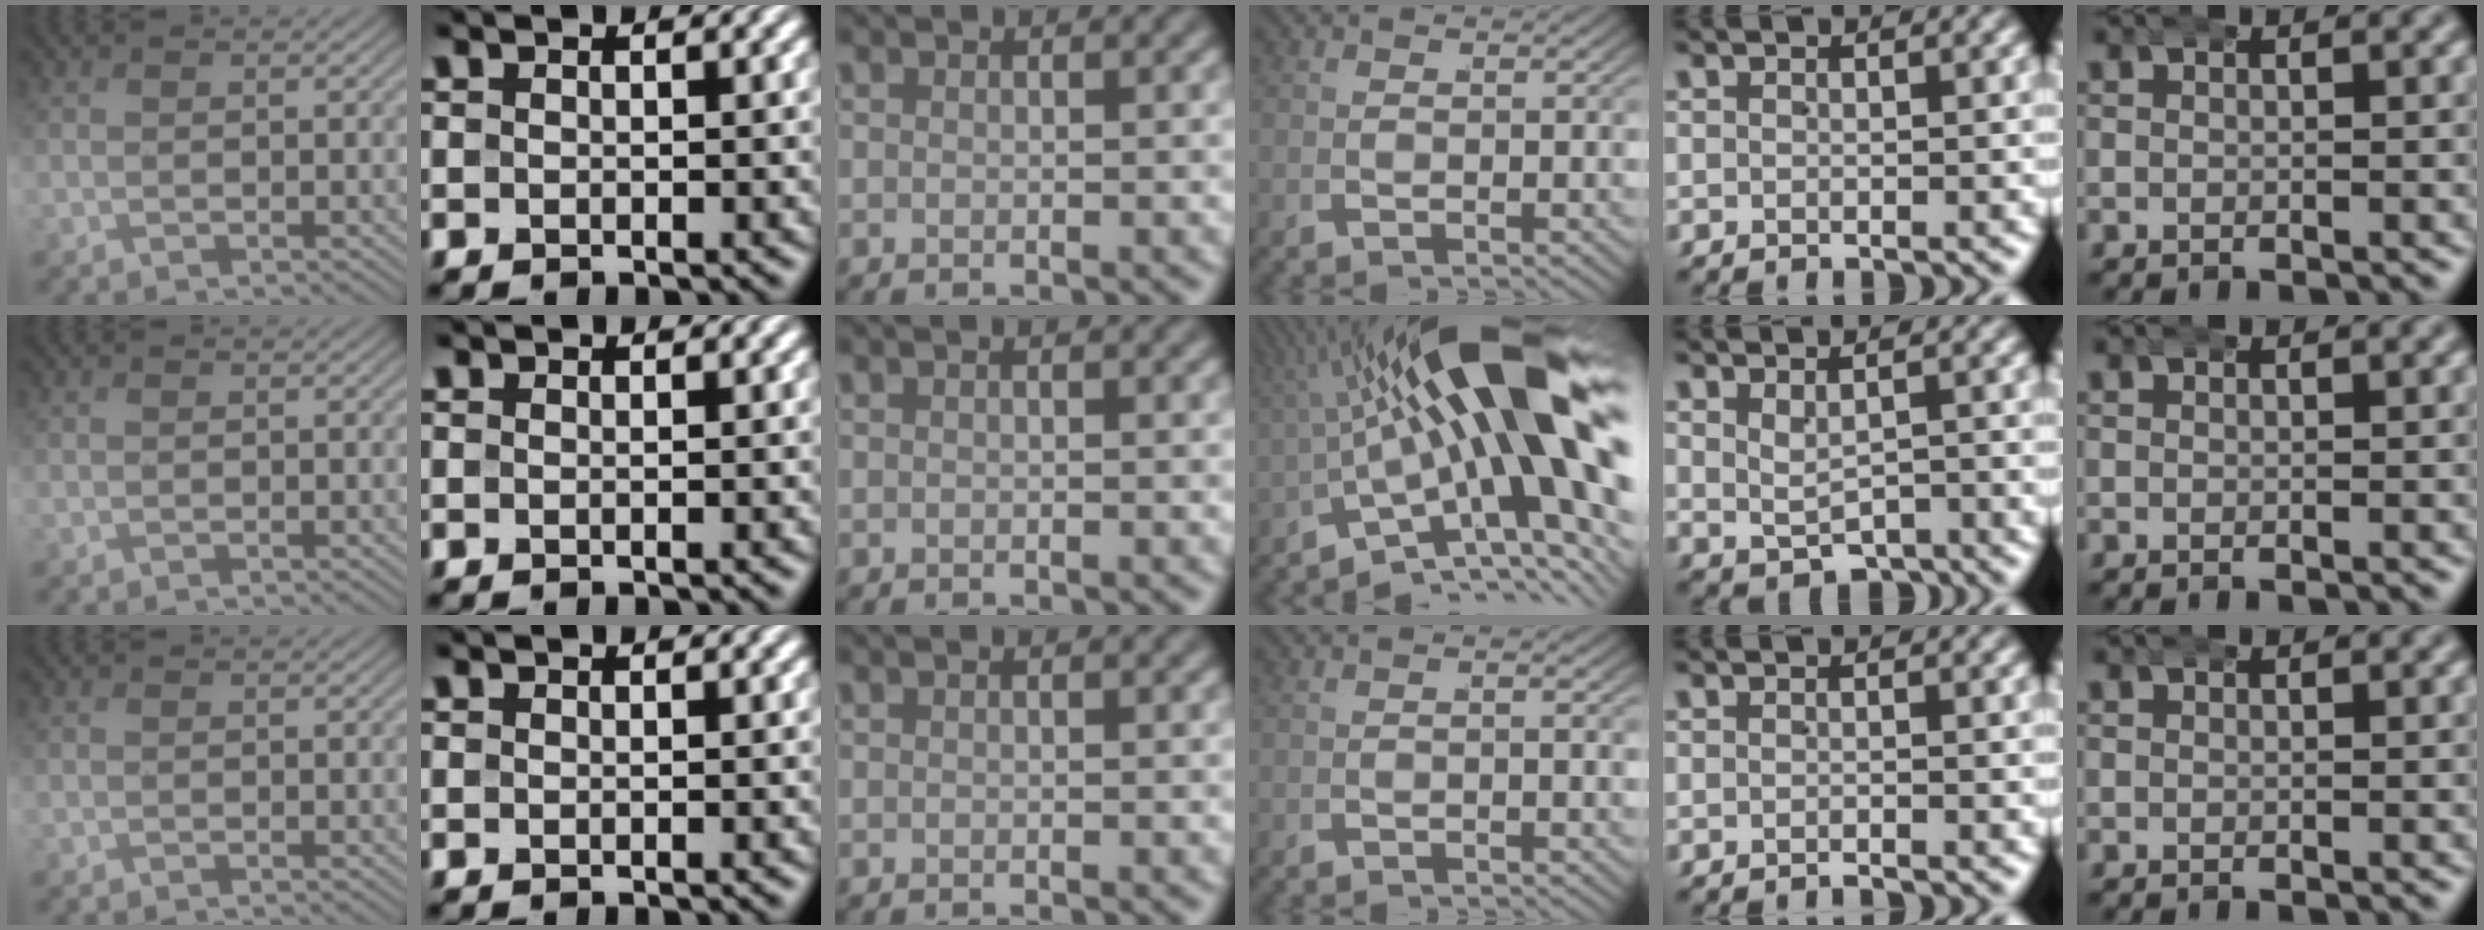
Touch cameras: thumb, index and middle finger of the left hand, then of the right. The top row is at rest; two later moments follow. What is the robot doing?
{"motion": "wrap", "object": "aluminum foil"}